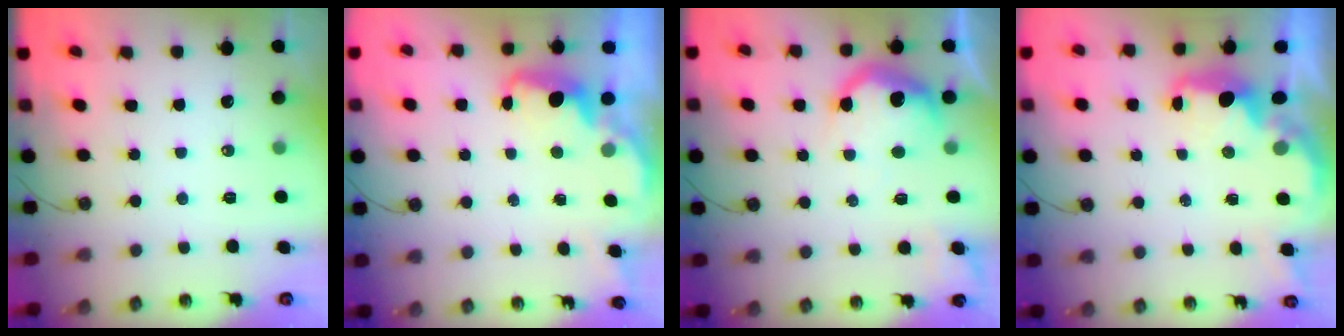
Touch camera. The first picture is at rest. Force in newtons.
{"total": 2.3, "press": 2.3, "slide": 0.5}
{"total": 15.4, "press": 15.3, "slide": 1.1}
{"total": 2.7, "press": 2.6, "slide": 0.6}